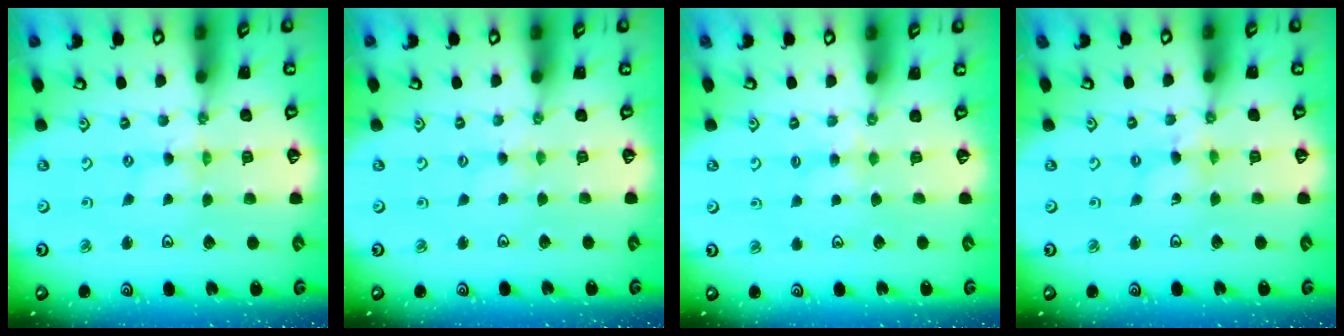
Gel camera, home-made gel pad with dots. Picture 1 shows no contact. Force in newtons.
{"total": 1.5, "press": 1.4, "slide": 0.3}
{"total": 4.0, "press": 4.0, "slide": 0.5}
{"total": 2.0, "press": 2.0, "slide": 0.2}